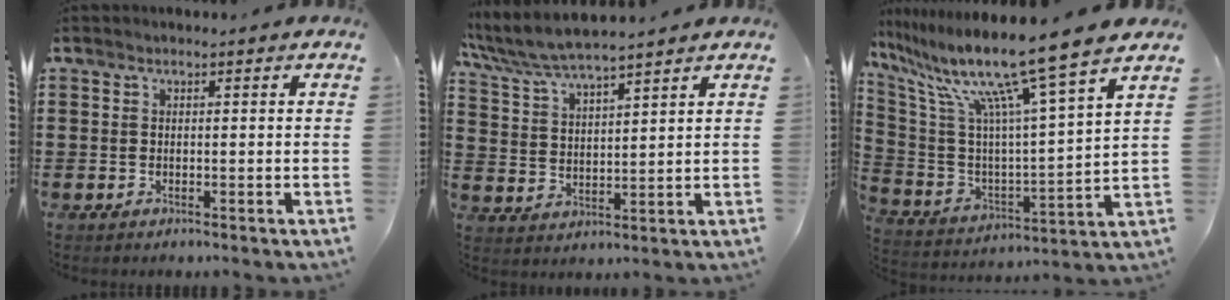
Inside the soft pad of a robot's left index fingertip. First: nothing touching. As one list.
[{"total": 5.6, "force": [5.3, 0.4, 2.0], "torque": [-0.060, -0.026, 0.091]}, {"total": 13.7, "force": [10.7, -0.6, 8.5], "torque": [-0.203, -0.073, 0.168]}]